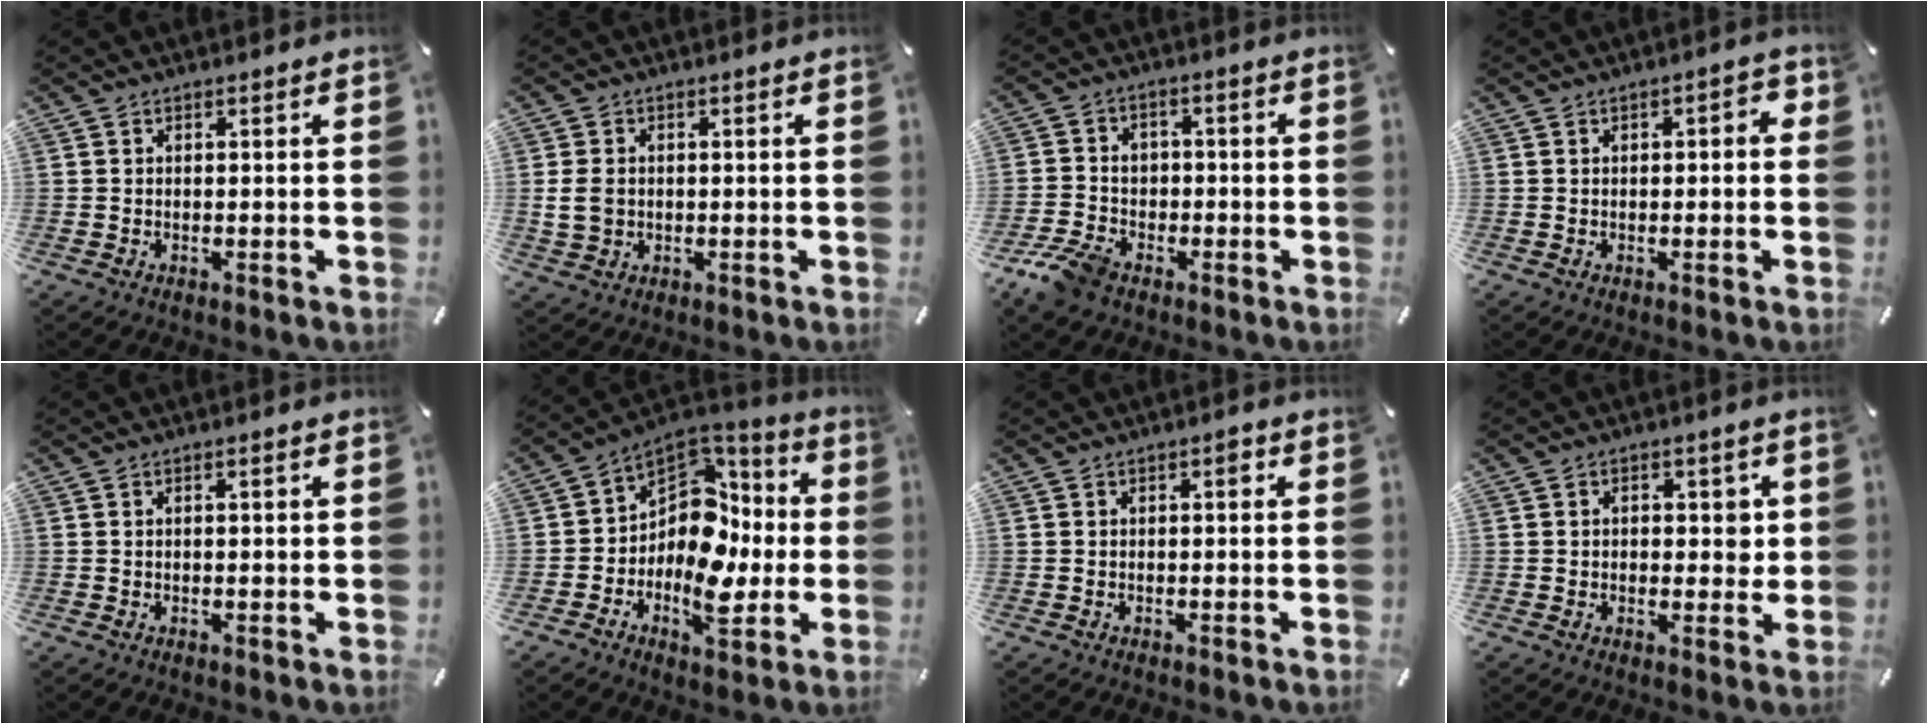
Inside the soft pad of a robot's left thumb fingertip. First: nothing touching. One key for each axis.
{"total": 4.6, "fx": -0.1, "fy": 3.7, "fz": 2.6, "tx": -0.047, "ty": 0.004, "tz": -0.002}
{"total": 8.5, "fx": -4.3, "fy": 6.3, "fz": 3.7, "tx": -0.088, "ty": 0.029, "tz": -0.080}
{"total": 2.0, "fx": -0.4, "fy": 1.3, "fz": 1.5, "tx": -0.019, "ty": 0.005, "tz": -0.011}
{"total": 0.9, "fx": 0.0, "fy": 0.3, "fz": 0.8, "tx": -0.015, "ty": 0.003, "tz": -0.001}
{"total": 13.5, "fx": -2.7, "fy": 10.3, "fz": 8.3, "tx": -0.123, "ty": -0.014, "tz": -0.045}
{"total": 1.5, "fx": 0.1, "fy": 0.8, "fz": 1.3, "tx": -0.018, "ty": 0.004, "tz": -0.002}
{"total": 4.5, "fx": 0.4, "fy": 3.3, "fz": 2.9, "tx": -0.018, "ty": -0.004, "tz": -0.004}